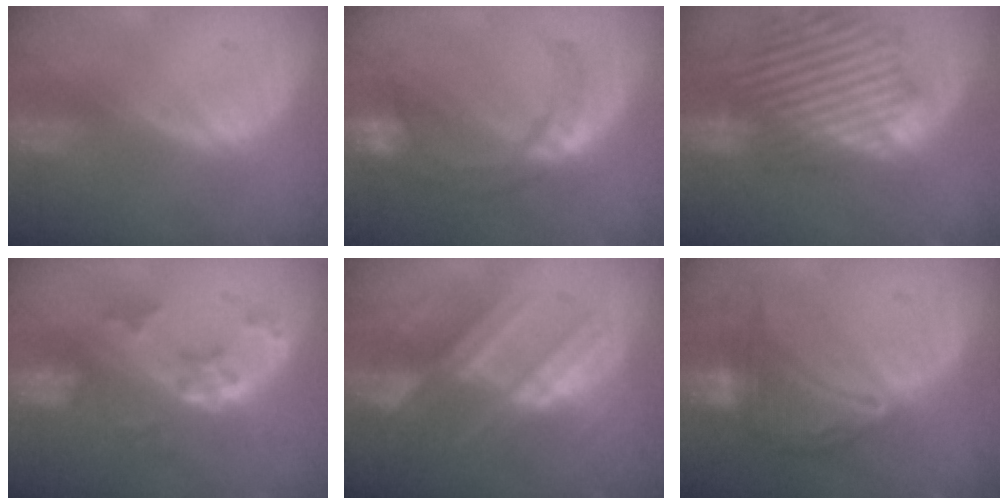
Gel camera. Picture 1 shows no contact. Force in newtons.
{"total": 8.6, "press": 7.7, "slide": 3.7}
{"total": 14.3, "press": 12.4, "slide": 7.1}
{"total": 5.9, "press": 5.3, "slide": 2.6}
{"total": 8.3, "press": 8.0, "slide": 2.0}
{"total": 9.5, "press": 9.5, "slide": 0.5}